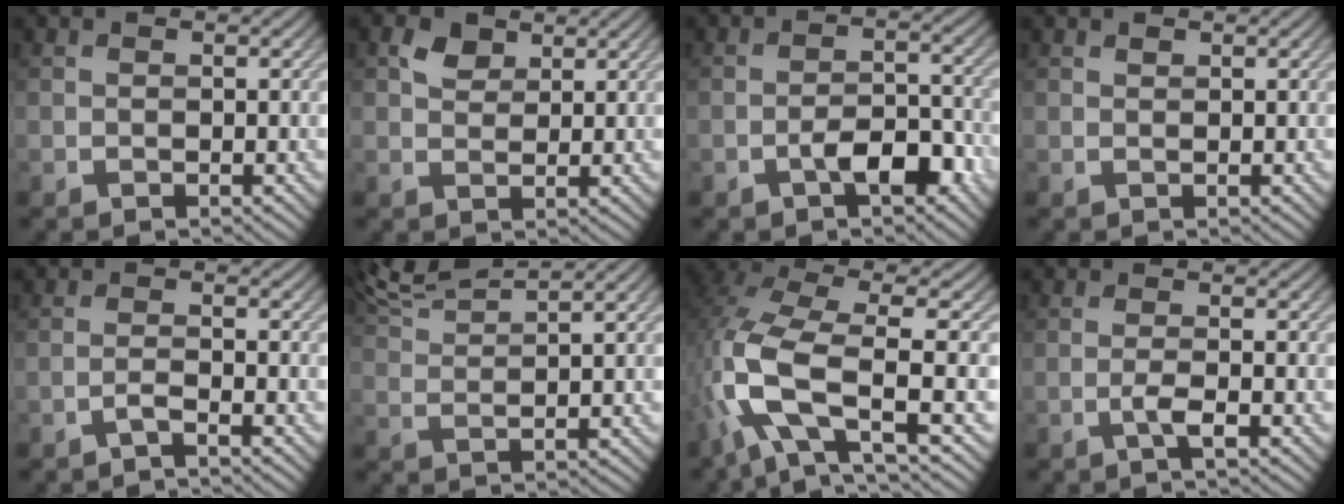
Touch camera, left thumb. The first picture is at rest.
{"total": 2.6, "force": [1.7, 1.5, 1.2], "torque": [-0.030, 0.003, 0.029]}
{"total": 4.7, "force": [-2.4, 2.0, 3.6], "torque": [-0.059, 0.009, -0.043]}
{"total": 0.6, "force": [0.6, 0.0, 0.1], "torque": [-0.002, 0.000, 0.010]}
{"total": 1.5, "force": [-1.1, 0.0, 1.1], "torque": [-0.018, 0.010, -0.036]}
{"total": 6.3, "force": [5.6, 0.5, 3.0], "torque": [-0.069, 0.022, 0.095]}
{"total": 11.8, "force": [-2.8, 4.6, 10.5], "torque": [-0.238, -0.008, -0.062]}
{"total": 2.0, "force": [-0.8, 0.1, 1.9], "torque": [-0.038, 0.009, -0.023]}